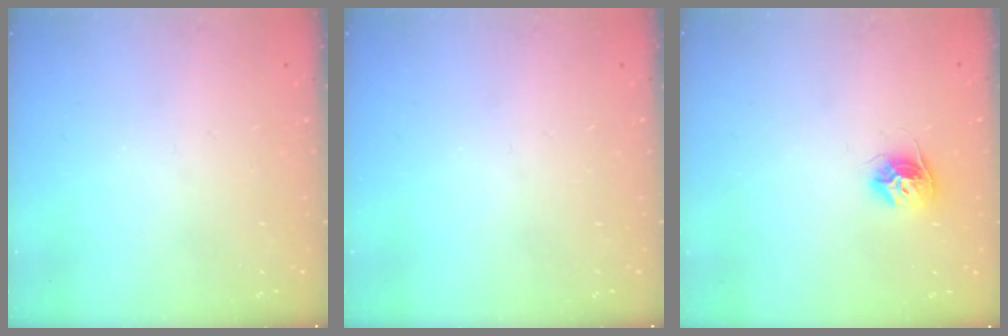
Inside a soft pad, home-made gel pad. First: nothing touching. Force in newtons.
{"total": 0.0}
{"total": 9.6, "press": 9.6, "slide": 0.6}